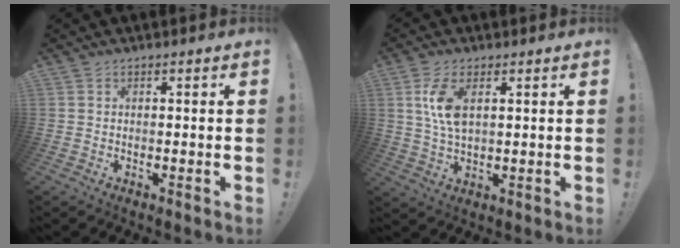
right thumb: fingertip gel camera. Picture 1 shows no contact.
{"total": 8.0, "force": [2.5, 3.5, 6.8], "torque": [-0.134, -0.005, 0.042]}